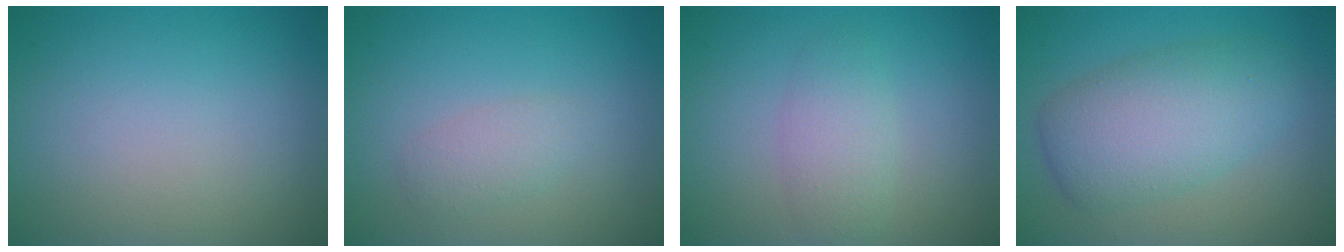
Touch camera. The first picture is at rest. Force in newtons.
{"total": 1.8, "press": 1.8, "slide": 0.0}
{"total": 2.4, "press": 2.4, "slide": 0.1}
{"total": 6.1, "press": 6.1, "slide": 0.2}